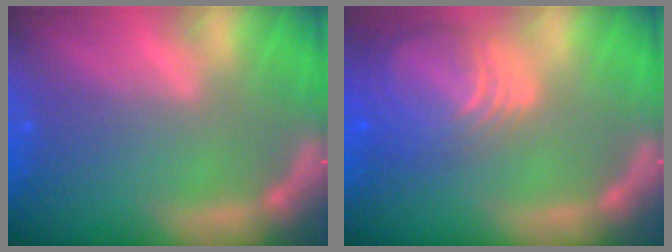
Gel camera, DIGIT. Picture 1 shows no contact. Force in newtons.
{"total": 10.0}